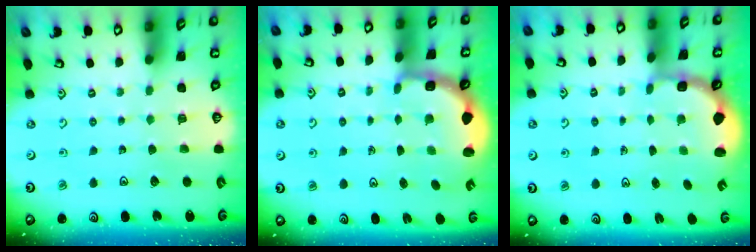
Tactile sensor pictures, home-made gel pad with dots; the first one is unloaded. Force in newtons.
{"total": 3.8, "press": 3.2, "slide": 2.1}
{"total": 2.7, "press": 2.0, "slide": 1.7}